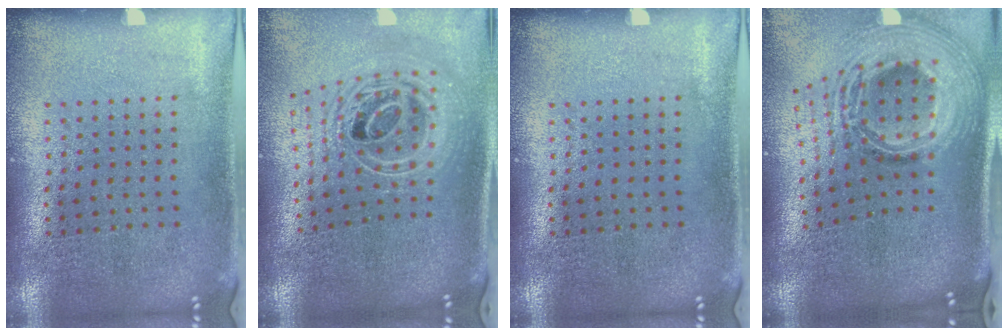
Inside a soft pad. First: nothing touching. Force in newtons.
{"total": 2.5, "press": 1.9, "slide": 1.7}
{"total": 0.0}
{"total": 3.0, "press": 2.1, "slide": 2.1}